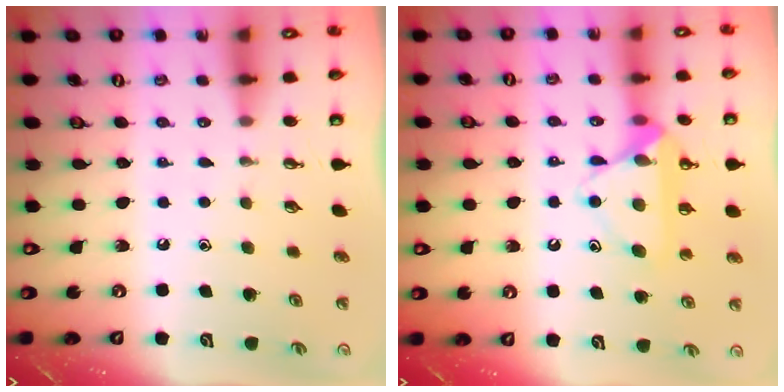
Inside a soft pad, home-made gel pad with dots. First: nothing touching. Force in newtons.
{"total": 13.3, "press": 13.3, "slide": 0.9}